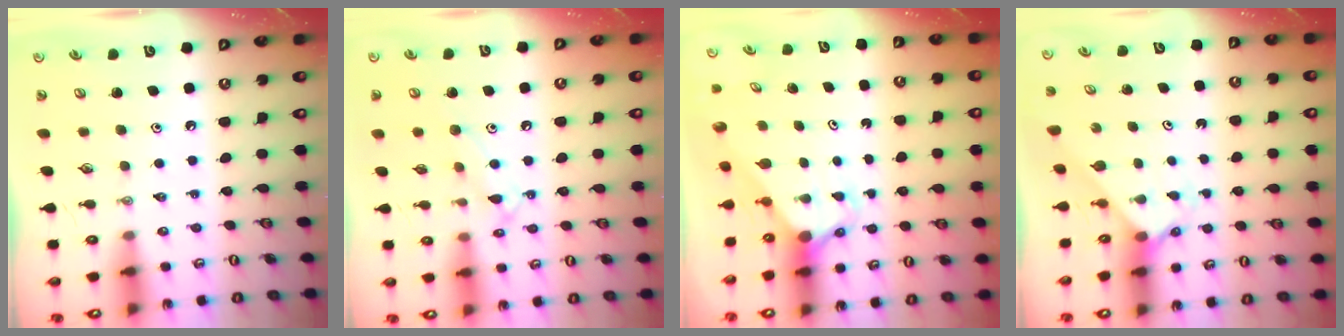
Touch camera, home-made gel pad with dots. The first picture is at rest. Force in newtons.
{"total": 10.5, "press": 10.4, "slide": 0.7}
{"total": 3.0, "press": 3.0, "slide": 0.3}
{"total": 2.2, "press": 2.2, "slide": 0.2}